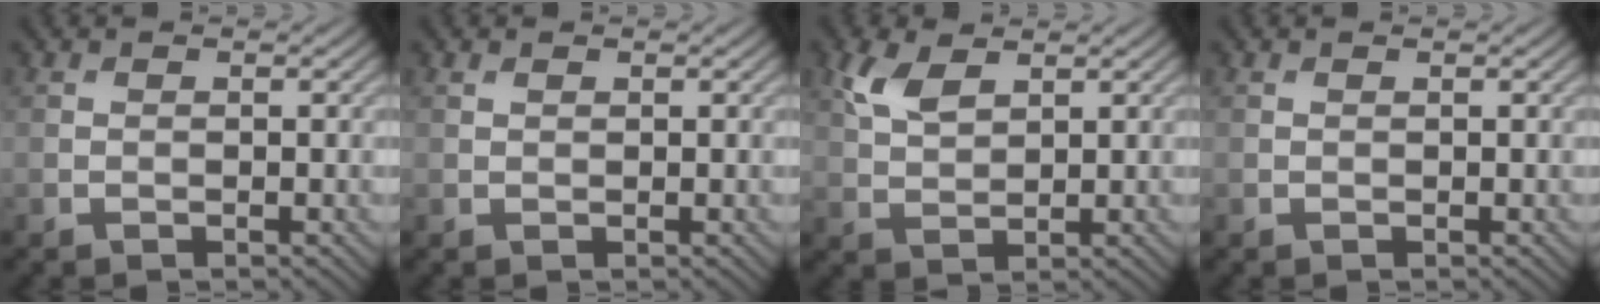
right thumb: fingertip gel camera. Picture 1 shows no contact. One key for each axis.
{"total": 0.5, "fx": 0.4, "fy": 0.2, "fz": 0.2, "tx": -0.004, "ty": 0.003, "tz": 0.009}
{"total": 4.3, "fx": 2.3, "fy": 2.0, "fz": 2.9, "tx": -0.076, "ty": 0.003, "tz": 0.050}
{"total": 0.0}